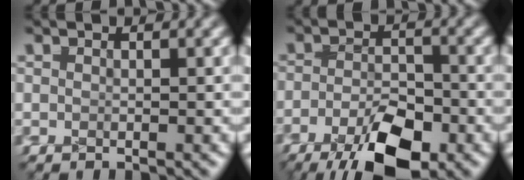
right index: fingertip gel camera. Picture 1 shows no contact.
{"total": 7.9, "force": [-5.0, 3.9, 4.6], "torque": [-0.057, -0.020, -0.077]}